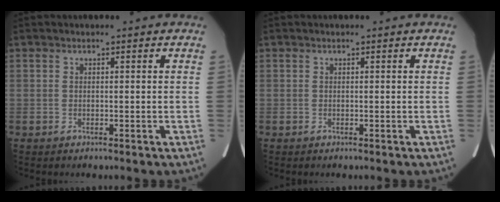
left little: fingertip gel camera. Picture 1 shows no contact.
{"total": 0.0}